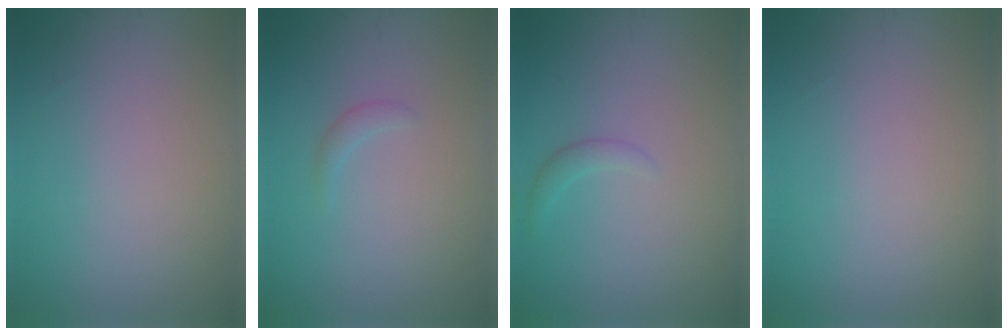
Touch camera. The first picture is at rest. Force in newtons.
{"total": 0.9, "press": 0.9, "slide": 0.2}
{"total": 1.1, "press": 1.1, "slide": 0.1}
{"total": 0.0}